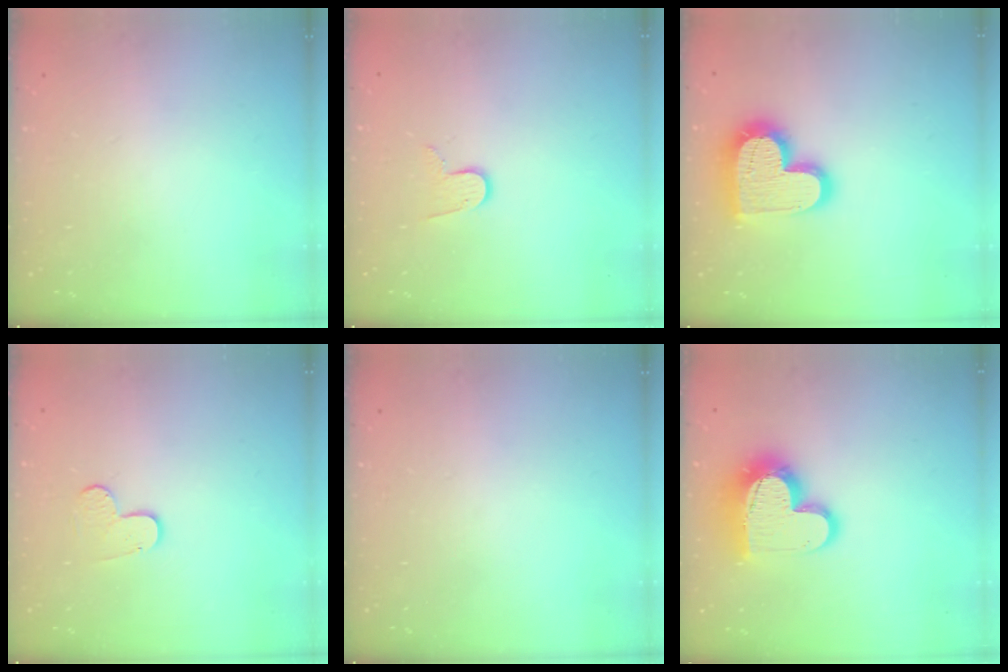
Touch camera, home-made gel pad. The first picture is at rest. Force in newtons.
{"total": 7.6, "press": 7.5, "slide": 0.7}
{"total": 18.1, "press": 18.0, "slide": 1.1}
{"total": 4.8, "press": 4.8, "slide": 0.3}
{"total": 0.0}
{"total": 15.8, "press": 15.8, "slide": 1.2}